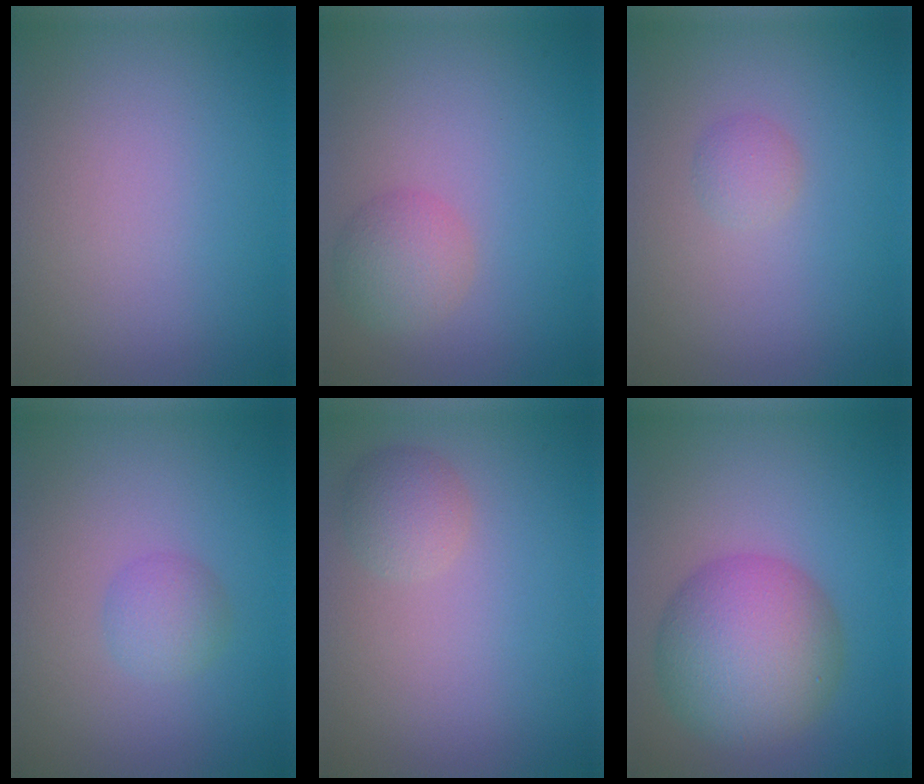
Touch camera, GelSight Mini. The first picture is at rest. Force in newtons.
{"total": 2.6, "press": 2.6, "slide": 0.0}
{"total": 1.1, "press": 1.1, "slide": 0.0}
{"total": 1.8, "press": 1.8, "slide": 0.0}
{"total": 2.1, "press": 2.1, "slide": 0.0}
{"total": 8.1, "press": 8.1, "slide": 0.4}